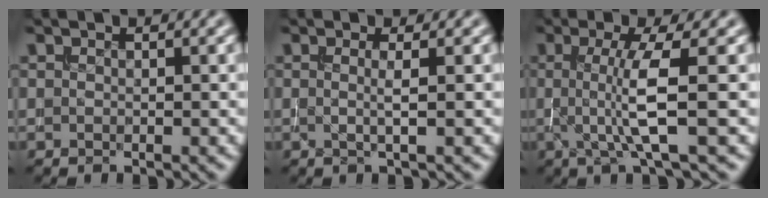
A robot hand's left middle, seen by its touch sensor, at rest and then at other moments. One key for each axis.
{"total": 1.3, "fx": -0.1, "fy": 0.1, "fz": 1.3, "tx": -0.022, "ty": 0.001, "tz": -0.009}
{"total": 4.5, "fx": -0.3, "fy": 0.4, "fz": 4.5, "tx": -0.089, "ty": -0.004, "tz": -0.006}